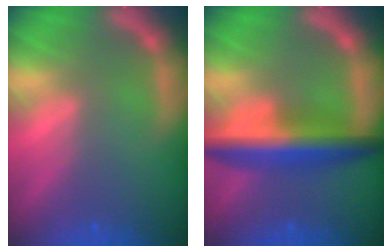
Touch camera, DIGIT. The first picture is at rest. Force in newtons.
{"total": 7.1}